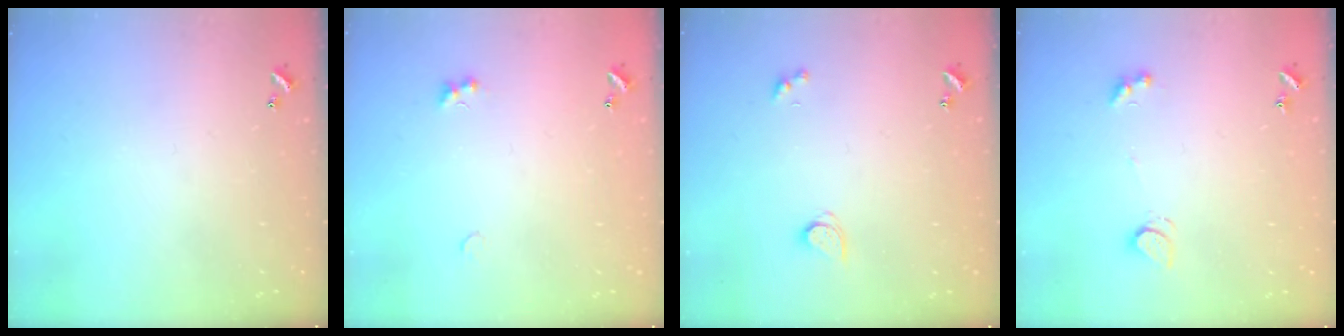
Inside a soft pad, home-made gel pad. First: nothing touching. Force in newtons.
{"total": 1.8, "press": 1.7, "slide": 0.4}
{"total": 2.6, "press": 2.6, "slide": 0.3}
{"total": 1.4, "press": 1.2, "slide": 0.6}